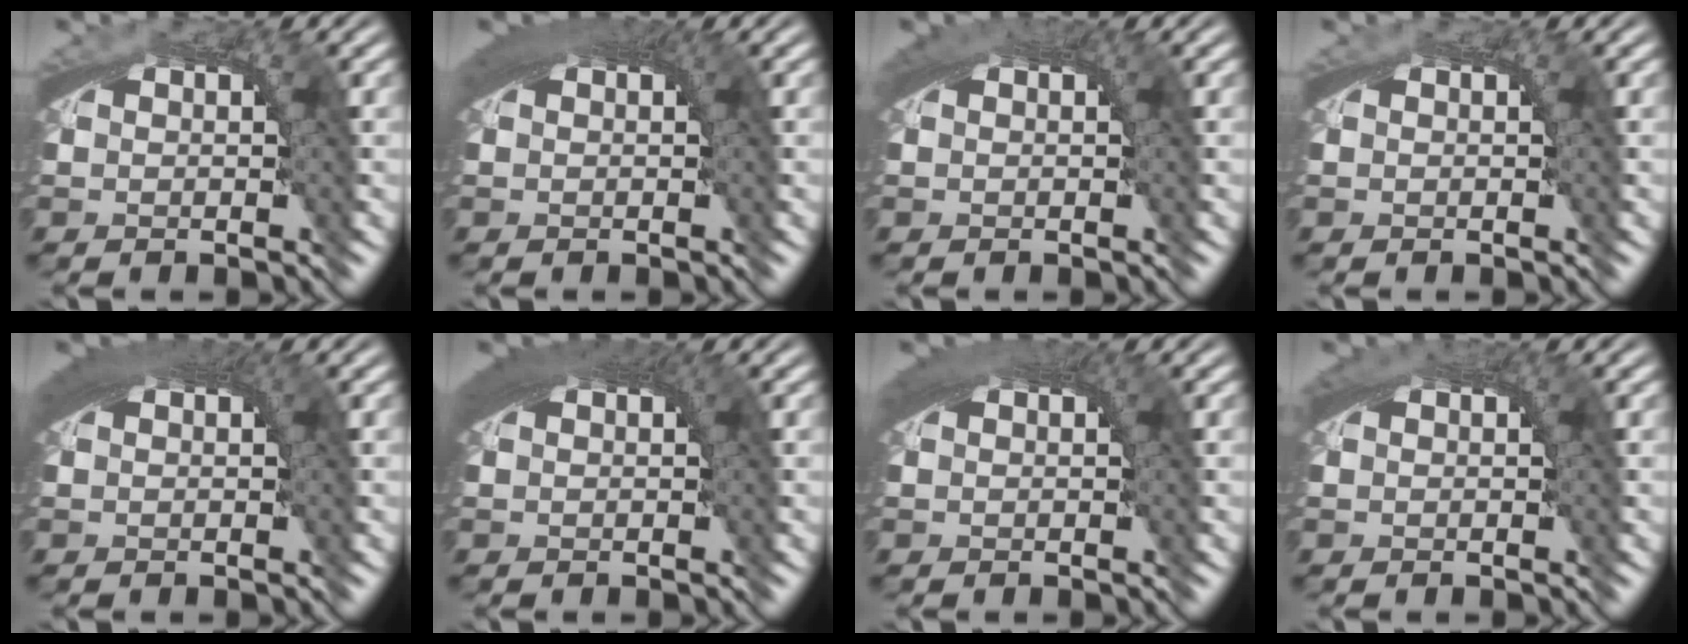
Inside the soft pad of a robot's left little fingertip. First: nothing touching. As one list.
[{"total": 2.7, "force": [1.1, 0.7, 2.4], "torque": [-0.029, 0.010, 0.015]}, {"total": 1.6, "force": [0.7, 0.2, 1.5], "torque": [-0.019, 0.005, 0.011]}, {"total": 0.0}, {"total": 3.4, "force": [1.3, 1.0, 2.9], "torque": [-0.038, 0.012, 0.016]}, {"total": 3.8, "force": [1.3, 1.3, 3.4], "torque": [-0.045, 0.013, 0.016]}, {"total": 2.6, "force": [1.0, 0.7, 2.3], "torque": [-0.028, 0.009, 0.014]}, {"total": 1.3, "force": [0.5, 0.1, 1.2], "torque": [-0.016, 0.004, 0.009]}]